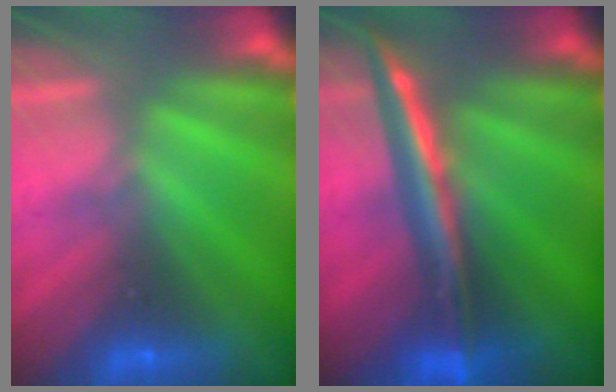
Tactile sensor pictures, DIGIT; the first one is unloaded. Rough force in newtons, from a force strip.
{"total": 2.9}